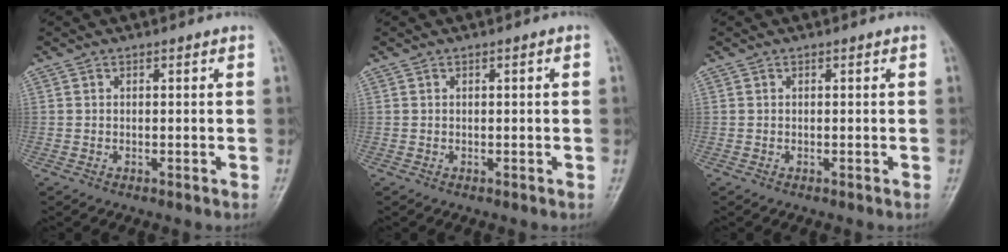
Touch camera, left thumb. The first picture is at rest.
{"total": 0.7, "force": [0.1, 0.1, 0.7], "torque": [-0.014, 0.000, 0.002]}
{"total": 0.0}